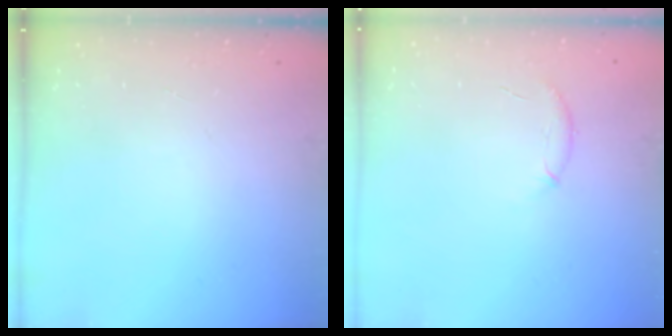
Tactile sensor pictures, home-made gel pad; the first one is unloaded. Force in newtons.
{"total": 6.9, "press": 6.7, "slide": 1.6}